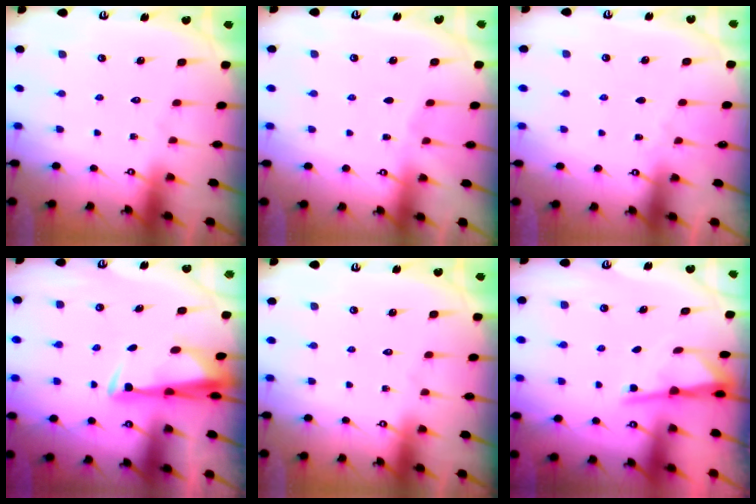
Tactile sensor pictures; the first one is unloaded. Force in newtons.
{"total": 1.5, "press": 1.4, "slide": 0.2}
{"total": 2.6, "press": 2.6, "slide": 0.3}
{"total": 3.3, "press": 3.2, "slide": 0.8}
{"total": 0.0}
{"total": 2.4, "press": 2.4, "slide": 0.3}